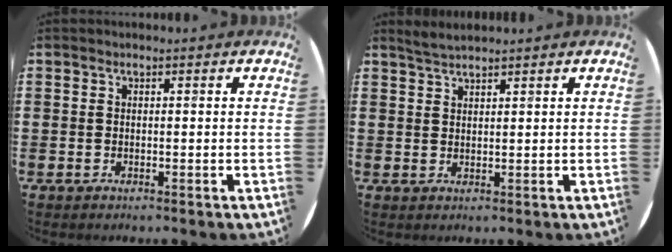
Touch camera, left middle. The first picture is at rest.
{"total": 1.8, "force": [1.8, 0.0, 0.4], "torque": [-0.010, 0.002, 0.034]}